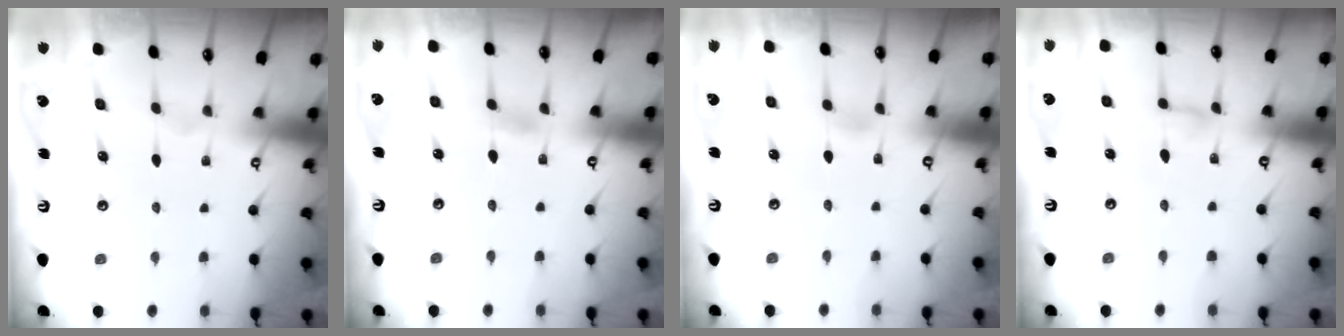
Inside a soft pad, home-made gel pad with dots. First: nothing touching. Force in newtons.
{"total": 2.6, "press": 2.6, "slide": 0.3}
{"total": 2.0, "press": 2.0, "slide": 0.3}
{"total": 2.9, "press": 2.9, "slide": 0.2}